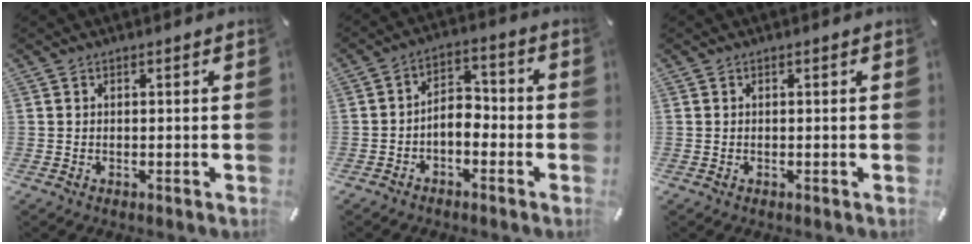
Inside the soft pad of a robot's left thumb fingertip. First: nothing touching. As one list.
[{"total": 5.2, "force": [-2.8, 3.3, 2.8], "torque": [-0.054, 0.015, -0.057]}, {"total": 0.0}]